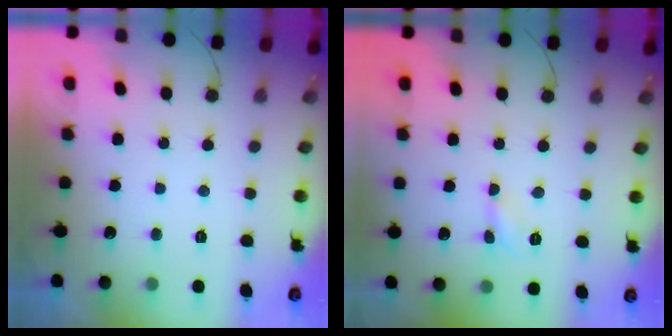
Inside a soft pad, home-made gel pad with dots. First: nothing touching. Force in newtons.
{"total": 2.9, "press": 2.9, "slide": 0.4}